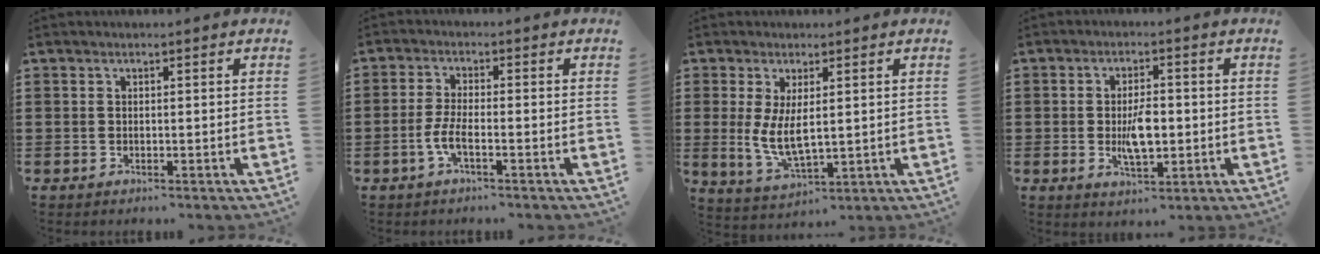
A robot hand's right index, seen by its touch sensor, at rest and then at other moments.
{"total": 3.8, "force": [-1.7, 0.7, 3.3], "torque": [-0.078, -0.006, -0.037]}
{"total": 5.6, "force": [0.8, 2.3, 5.0], "torque": [-0.104, -0.005, 0.011]}
{"total": 5.9, "force": [-0.7, 2.6, 5.3], "torque": [-0.099, -0.004, -0.016]}